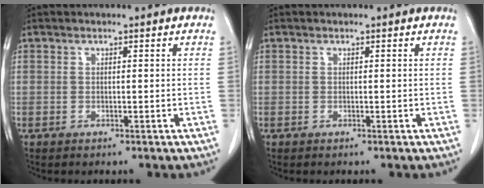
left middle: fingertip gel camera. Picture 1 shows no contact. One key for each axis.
{"total": 0.0}